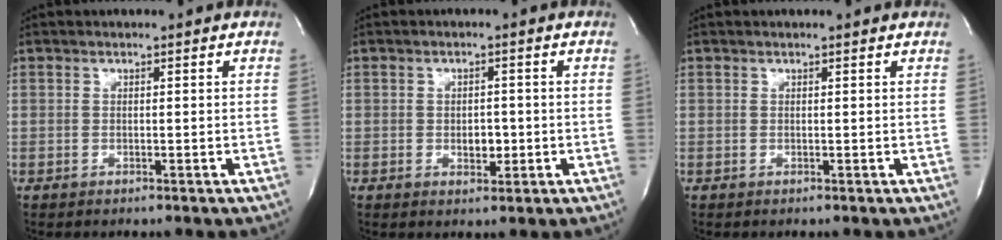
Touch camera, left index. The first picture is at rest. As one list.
[{"total": 2.6, "force": [-0.7, 1.6, 1.9], "torque": [-0.027, -0.003, -0.007]}, {"total": 1.2, "force": [1.1, 0.0, 0.3], "torque": [-0.013, 0.003, 0.009]}]